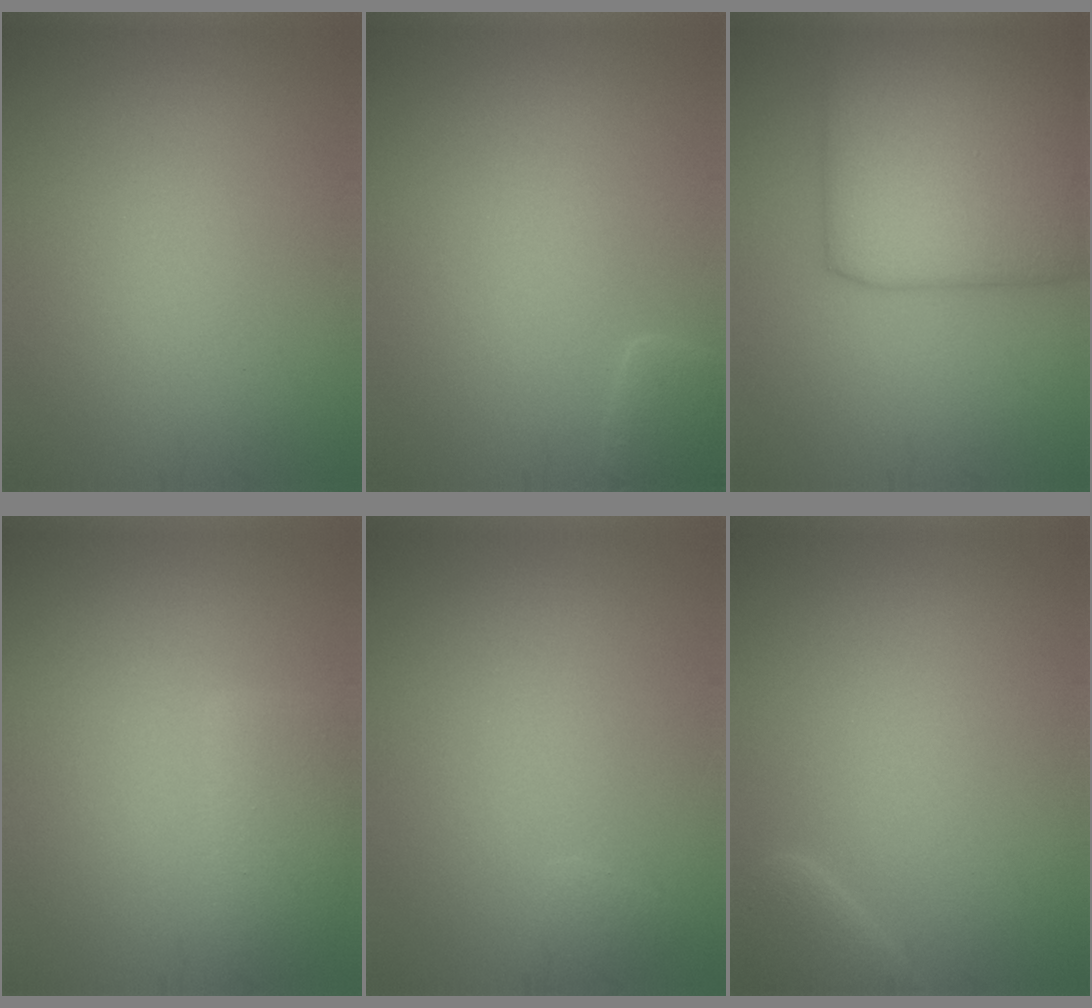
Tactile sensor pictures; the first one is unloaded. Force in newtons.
{"total": 1.6, "press": 1.6, "slide": 0.2}
{"total": 10.0, "press": 10.0, "slide": 0.2}
{"total": 3.2, "press": 3.2, "slide": 0.2}
{"total": 0.8, "press": 0.8, "slide": 0.0}
{"total": 2.6, "press": 2.6, "slide": 0.2}